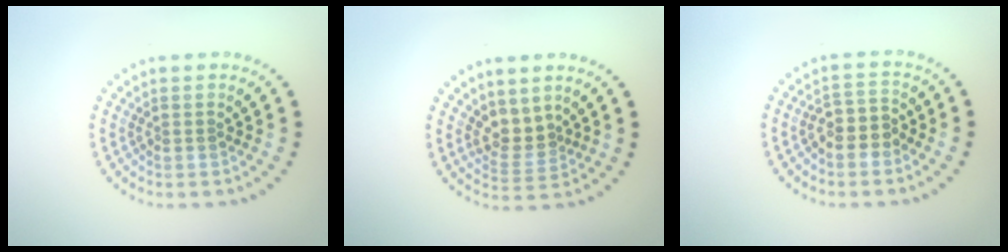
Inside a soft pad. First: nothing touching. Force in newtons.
{"total": 2.6, "press": 1.9, "slide": 1.7}
{"total": 2.4, "press": 2.1, "slide": 1.1}